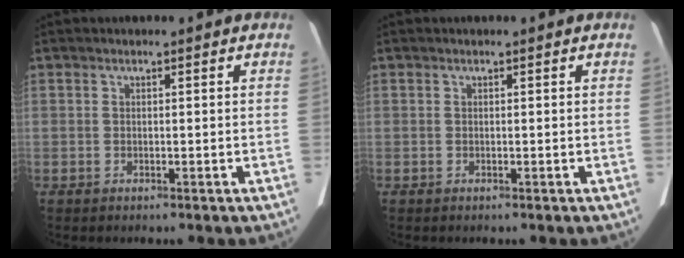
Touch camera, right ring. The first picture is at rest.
{"total": 0.0}